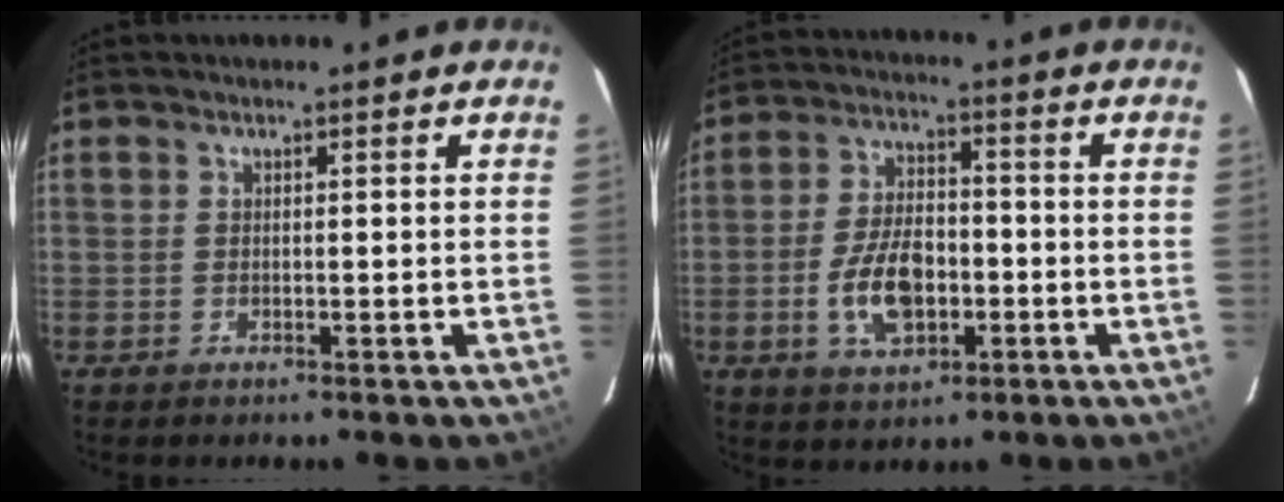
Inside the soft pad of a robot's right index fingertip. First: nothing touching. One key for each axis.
{"total": 10.7, "fx": -3.1, "fy": 6.0, "fz": 8.3, "tx": -0.166, "ty": 0.006, "tz": -0.046}